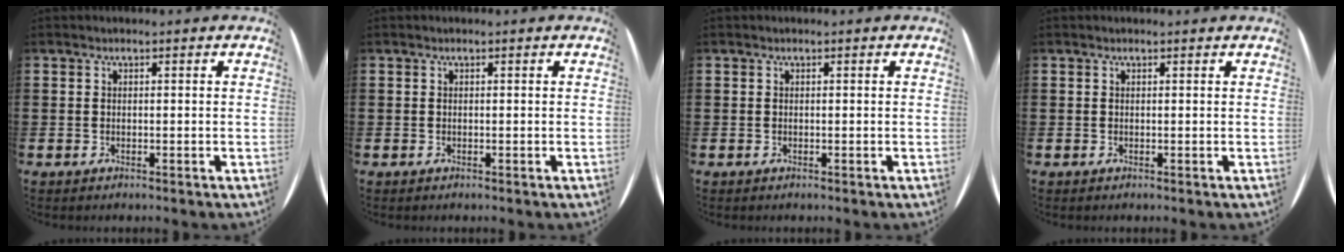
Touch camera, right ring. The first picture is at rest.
{"total": 0.0}
{"total": 0.0}
{"total": 0.0}